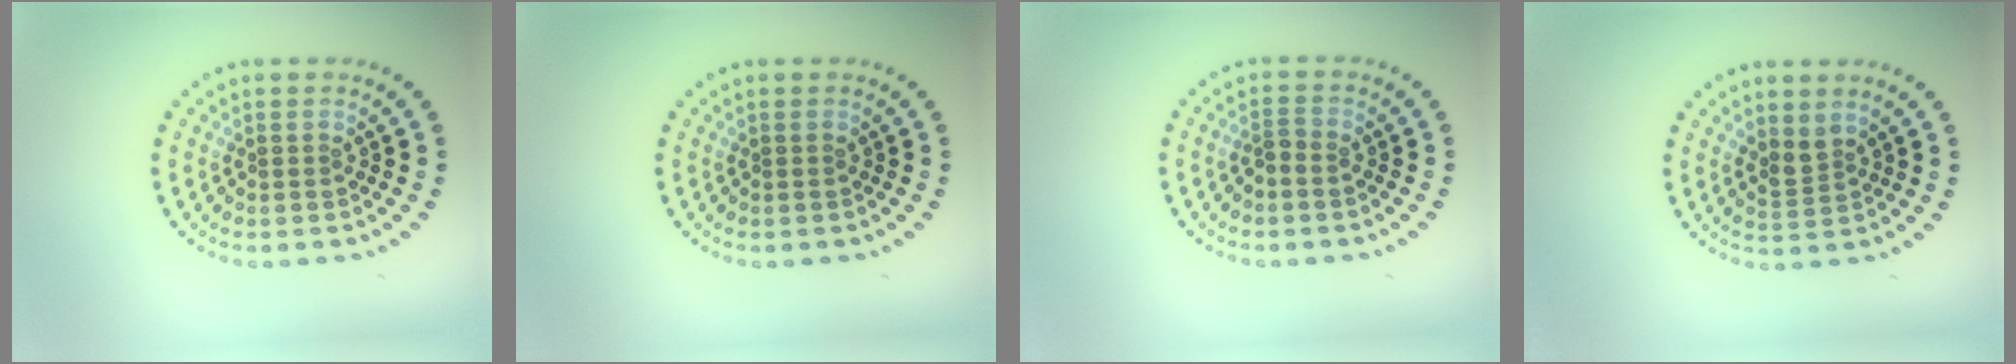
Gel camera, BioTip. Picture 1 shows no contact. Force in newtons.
{"total": 0.0}
{"total": 1.1, "press": 0.8, "slide": 0.6}
{"total": 1.6, "press": 1.2, "slide": 1.1}